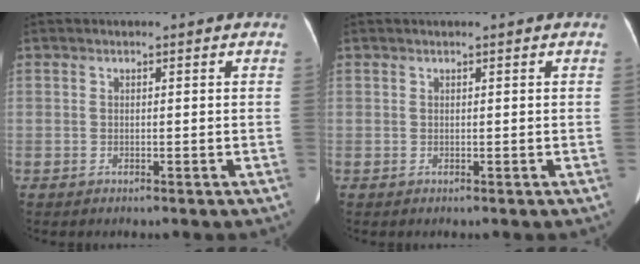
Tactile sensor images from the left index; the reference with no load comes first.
{"total": 0.0}